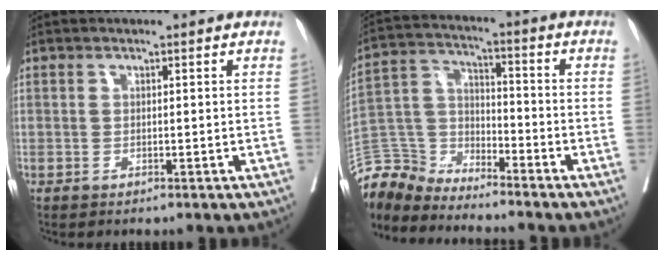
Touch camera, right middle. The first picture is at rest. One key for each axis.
{"total": 9.0, "fx": -9.0, "fy": 0.6, "fz": -0.6, "tx": 0.008, "ty": 0.029, "tz": -0.183}